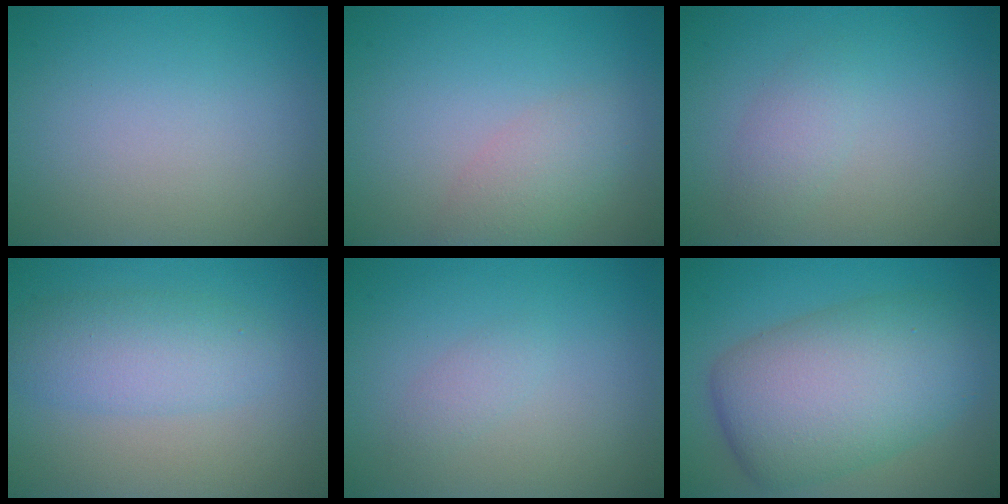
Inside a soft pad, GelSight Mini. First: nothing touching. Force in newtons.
{"total": 2.8, "press": 2.8, "slide": 0.1}
{"total": 1.7, "press": 1.7, "slide": 0.1}
{"total": 4.1, "press": 4.1, "slide": 0.0}
{"total": 1.0, "press": 1.0, "slide": 0.1}
{"total": 10.3, "press": 10.3, "slide": 0.2}